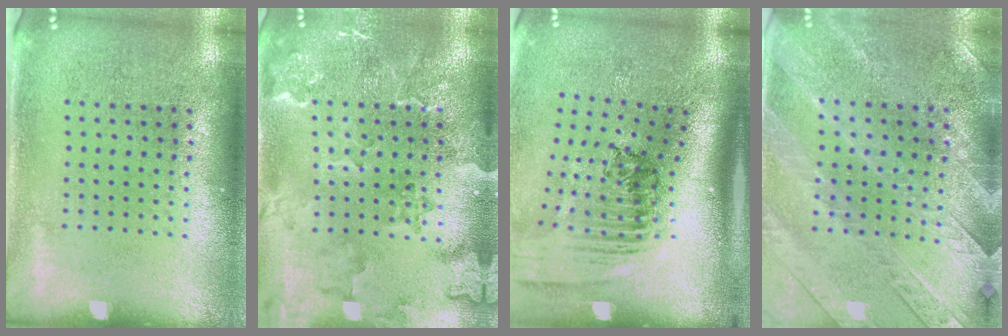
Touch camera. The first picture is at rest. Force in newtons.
{"total": 2.4, "press": 2.2, "slide": 0.9}
{"total": 2.5, "press": 1.8, "slide": 1.8}
{"total": 2.8, "press": 2.6, "slide": 0.9}